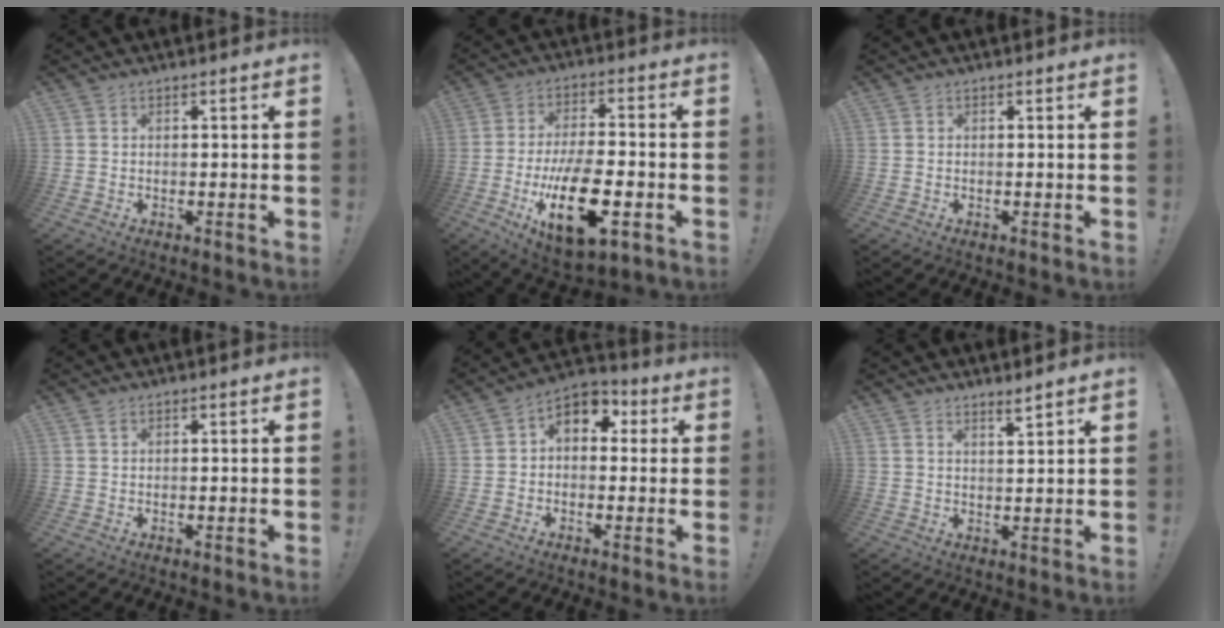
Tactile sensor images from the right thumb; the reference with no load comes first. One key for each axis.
{"total": 19.3, "fx": -6.2, "fy": 8.3, "fz": 16.3, "tx": -0.274, "ty": 0.022, "tz": -0.094}
{"total": 0.0}
{"total": 0.8, "fx": 0.4, "fy": 0.4, "fz": 0.6, "tx": -0.008, "ty": 0.000, "tz": 0.006}
{"total": 7.3, "fx": 1.0, "fy": 5.6, "fz": 4.5, "tx": -0.066, "ty": 0.010, "tz": 0.023}
{"total": 2.9, "fx": 2.6, "fy": 0.0, "fz": 1.4, "tx": -0.014, "ty": -0.024, "tz": 0.041}